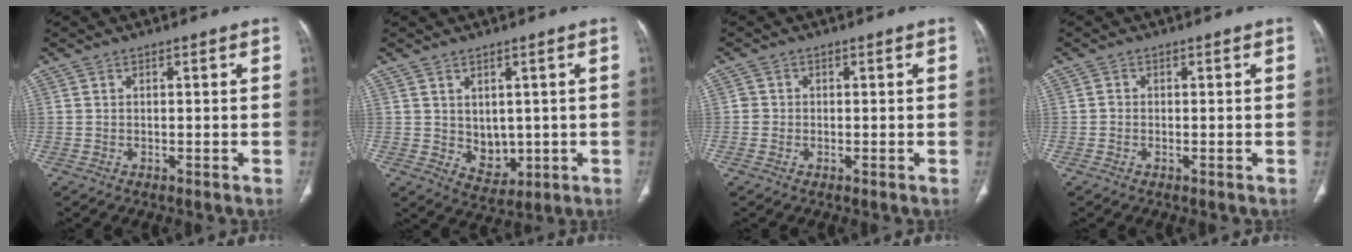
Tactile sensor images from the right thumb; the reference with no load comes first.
{"total": 5.4, "force": [0.4, 4.2, 3.4], "torque": [-0.031, -0.015, 0.028]}
{"total": 1.2, "force": [-0.2, 1.2, 0.1], "torque": [0.006, 0.005, -0.006]}
{"total": 0.6, "force": [-0.2, 0.5, 0.2], "torque": [-0.003, 0.001, -0.007]}